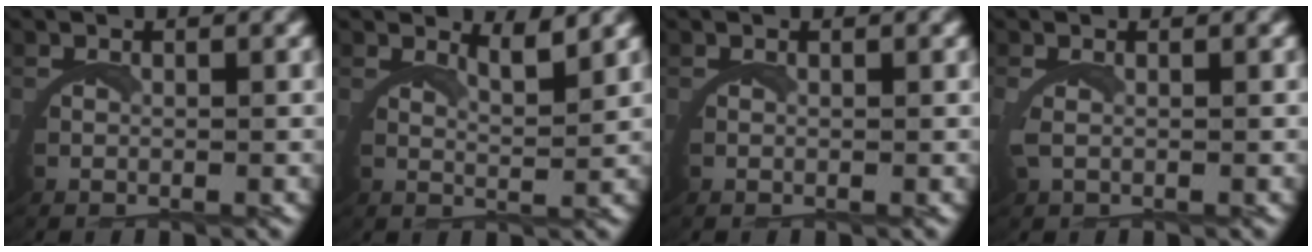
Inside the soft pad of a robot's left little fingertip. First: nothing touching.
{"total": 3.0, "force": [2.6, -0.7, 1.3], "torque": [-0.024, -0.009, 0.044]}
{"total": 0.0}
{"total": 1.3, "force": [0.6, 0.3, 1.1], "torque": [-0.034, -0.003, 0.012]}